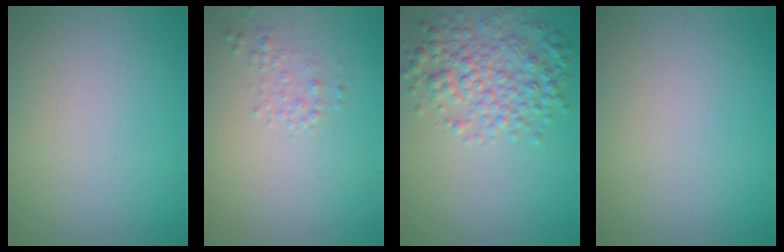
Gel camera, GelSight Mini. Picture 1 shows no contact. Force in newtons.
{"total": 1.0, "press": 1.0, "slide": 0.0}
{"total": 4.8, "press": 4.8, "slide": 0.1}
{"total": 0.0}